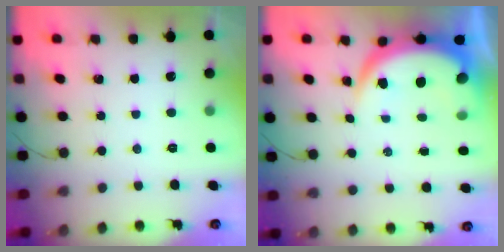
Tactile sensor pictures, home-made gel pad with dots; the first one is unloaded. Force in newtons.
{"total": 8.7, "press": 8.6, "slide": 1.1}